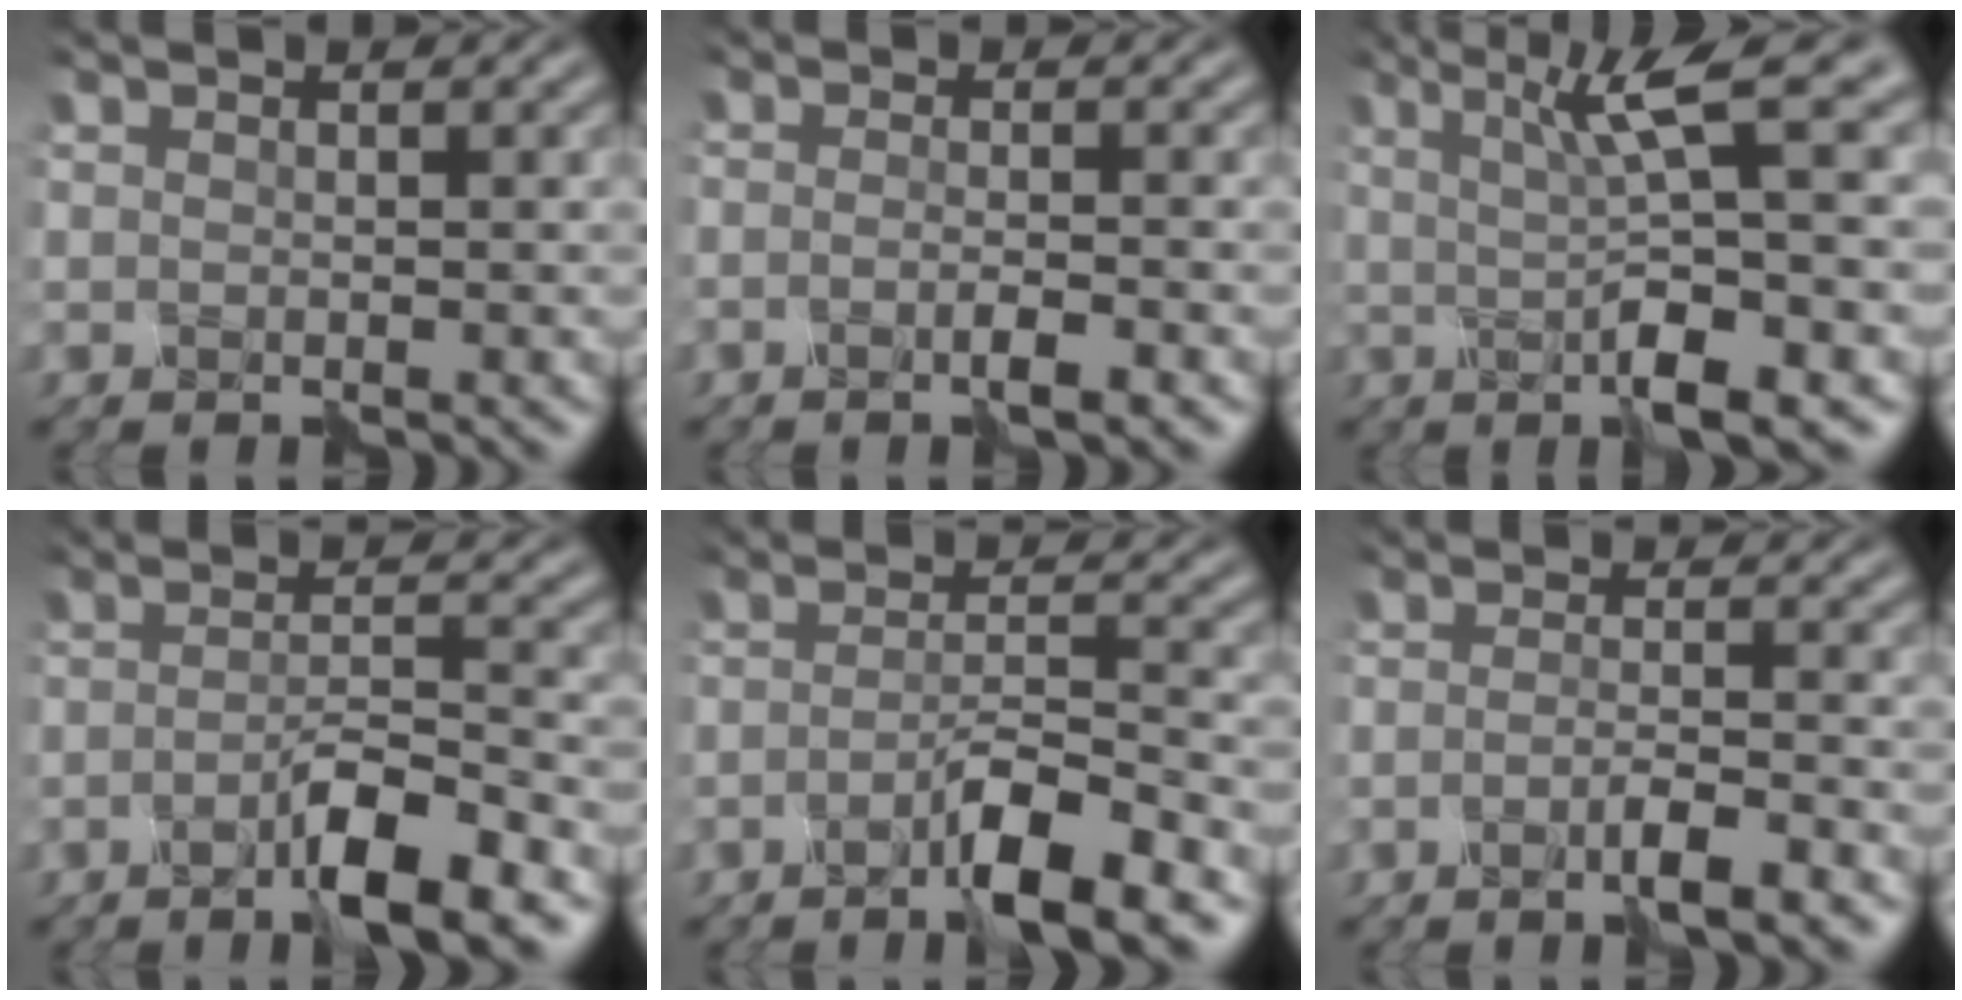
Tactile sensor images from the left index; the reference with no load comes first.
{"total": 2.0, "force": [-1.5, -0.2, 1.2], "torque": [-0.023, 0.000, -0.029]}
{"total": 6.3, "force": [0.4, 0.4, 6.3], "torque": [-0.105, 0.009, 0.009]}
{"total": 5.1, "force": [-3.2, 0.3, 4.0], "torque": [-0.066, 0.001, -0.059]}
{"total": 4.9, "force": [-3.3, 0.2, 3.6], "torque": [-0.062, 0.002, -0.062]}
{"total": 3.0, "force": [-2.2, 0.0, 2.0], "torque": [-0.038, 0.001, -0.042]}